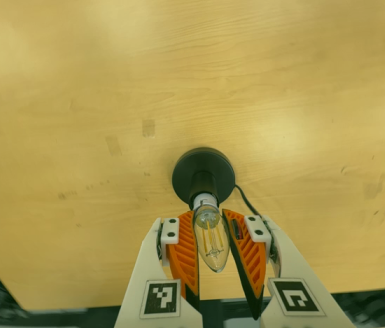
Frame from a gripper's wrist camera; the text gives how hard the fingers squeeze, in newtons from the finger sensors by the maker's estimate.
{"total": 14.8, "left": 15.1, "right": 14.5}